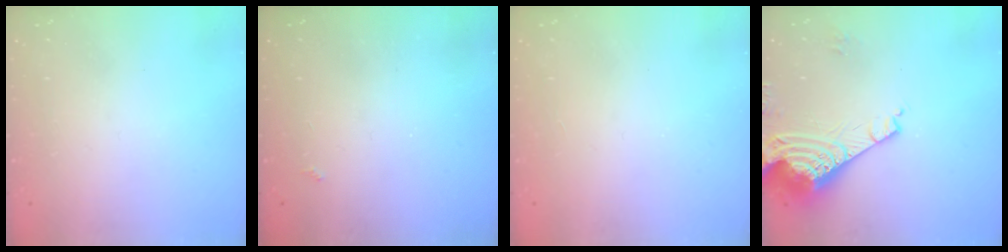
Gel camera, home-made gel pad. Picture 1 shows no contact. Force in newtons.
{"total": 2.1, "press": 2.1, "slide": 0.4}
{"total": 1.2, "press": 1.2, "slide": 0.1}
{"total": 10.5, "press": 10.5, "slide": 1.1}